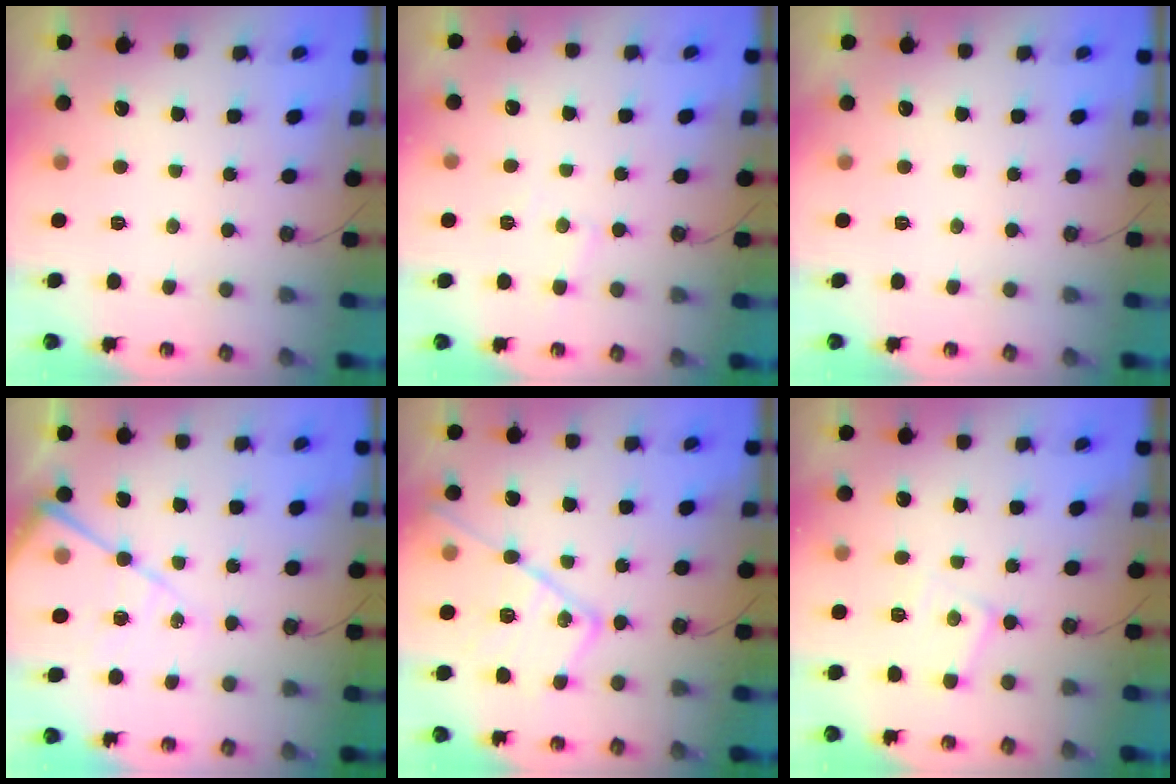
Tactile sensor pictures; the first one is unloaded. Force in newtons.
{"total": 4.4, "press": 4.3, "slide": 0.6}
{"total": 0.0}
{"total": 14.7, "press": 14.6, "slide": 1.2}
{"total": 19.4, "press": 19.3, "slide": 1.5}
{"total": 9.1, "press": 9.1, "slide": 0.6}